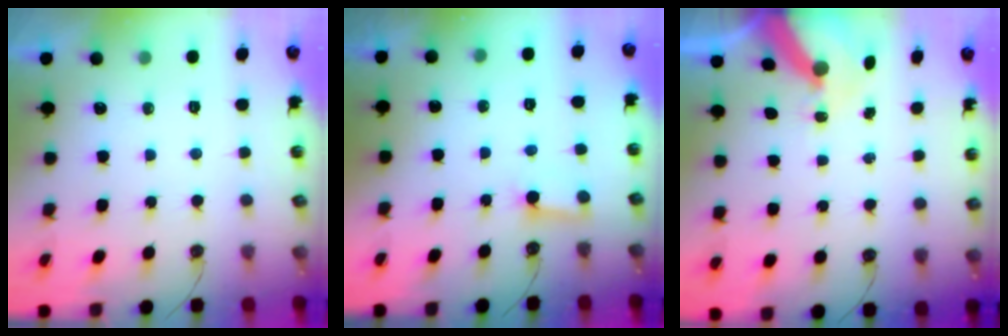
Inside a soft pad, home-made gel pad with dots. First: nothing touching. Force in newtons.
{"total": 2.8, "press": 2.8, "slide": 0.1}
{"total": 8.6, "press": 8.5, "slide": 1.2}